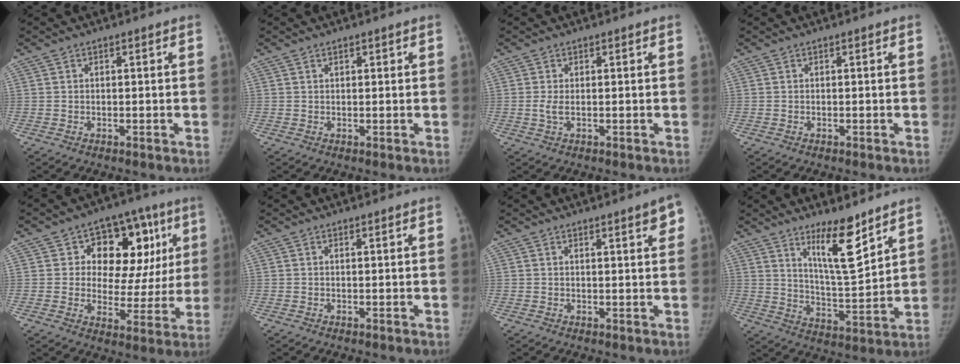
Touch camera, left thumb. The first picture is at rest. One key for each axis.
{"total": 1.0, "fx": 0.7, "fy": 0.5, "fz": 0.5, "tx": -0.002, "ty": -0.003, "tz": 0.008}
{"total": 1.6, "fx": 0.0, "fy": 0.7, "fz": 1.5, "tx": -0.039, "ty": -0.001, "tz": 0.002}
{"total": 0.0}
{"total": 17.7, "fx": 5.9, "fy": 11.9, "fz": 11.7, "tx": -0.085, "ty": 0.002, "tz": 0.080}
{"total": 0.0}
{"total": 3.8, "fx": 2.1, "fy": 0.7, "fz": 3.1, "tx": -0.030, "ty": -0.007, "tz": 0.024}
{"total": 11.3, "fx": 7.6, "fy": 2.4, "fz": 7.9, "tx": -0.118, "ty": -0.073, "tz": 0.139}